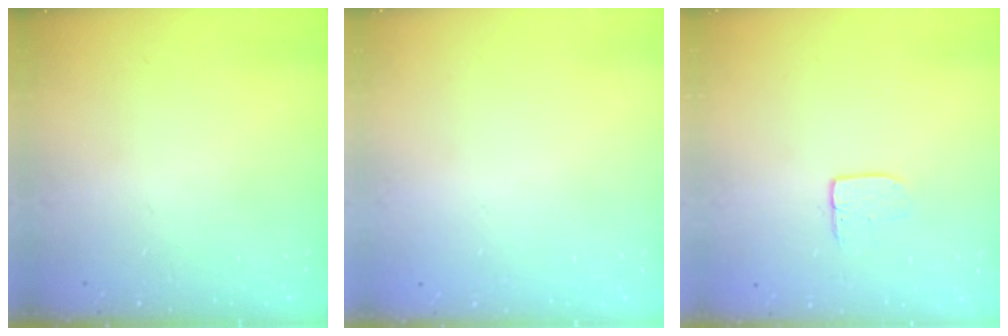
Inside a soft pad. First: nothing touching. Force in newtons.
{"total": 0.0}
{"total": 5.4, "press": 5.4, "slide": 0.4}